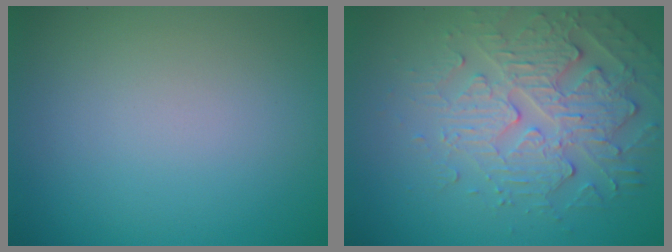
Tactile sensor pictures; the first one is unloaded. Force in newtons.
{"total": 4.8, "press": 4.1, "slide": 2.3}